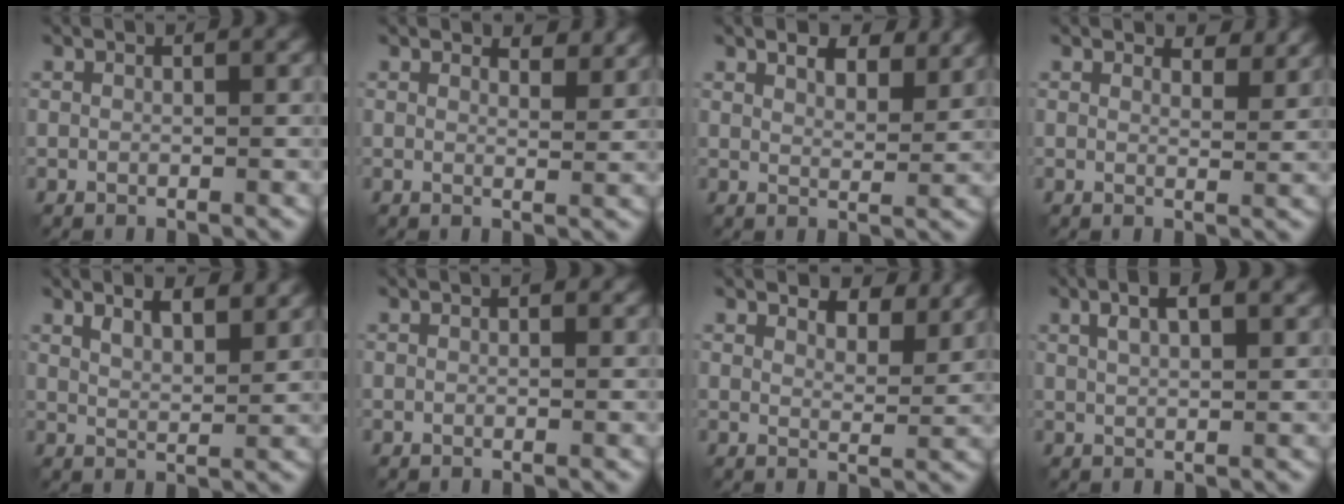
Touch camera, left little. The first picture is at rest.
{"total": 2.5, "force": [2.3, 0.6, 0.9], "torque": [-0.018, -0.005, 0.029]}
{"total": 4.6, "force": [3.5, 1.7, 2.4], "torque": [-0.039, -0.005, 0.045]}
{"total": 2.9, "force": [2.7, 0.7, 1.0], "torque": [-0.019, -0.002, 0.032]}
{"total": 4.3, "force": [2.8, 1.4, 2.9], "torque": [-0.045, 0.004, 0.041]}
{"total": 0.7, "force": [0.3, 0.3, 0.5], "torque": [-0.004, -0.001, 0.003]}
{"total": 4.9, "force": [4.2, 1.5, 2.0], "torque": [-0.040, 0.000, 0.052]}
{"total": 4.0, "force": [2.0, 1.4, 3.2], "torque": [-0.047, 0.002, 0.020]}